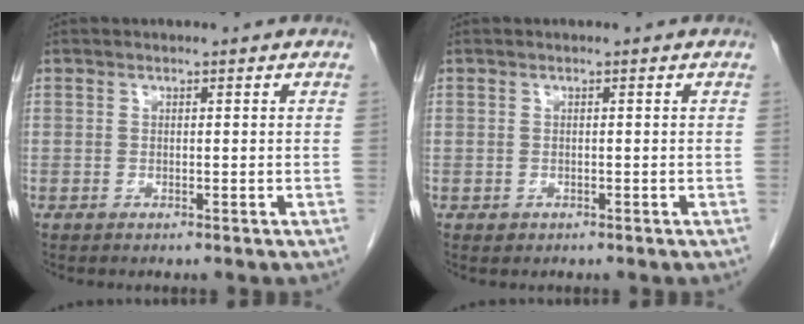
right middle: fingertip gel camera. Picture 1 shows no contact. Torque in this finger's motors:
{"motor_torque": [0.05, 0.17, 0.03, 0.01]}